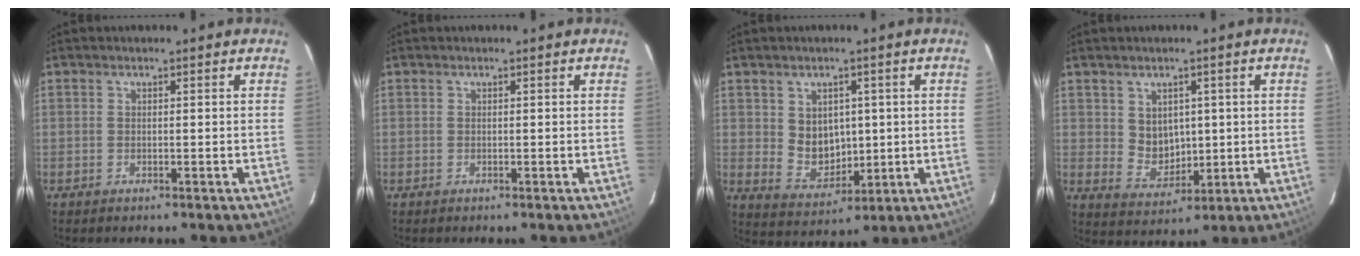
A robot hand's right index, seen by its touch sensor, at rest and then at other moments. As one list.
[{"total": 0.0}, {"total": 7.2, "force": [1.3, 5.9, 3.9], "torque": [-0.069, -0.001, 0.044]}, {"total": 5.9, "force": [1.4, 4.9, 3.0], "torque": [-0.051, 0.001, 0.044]}]